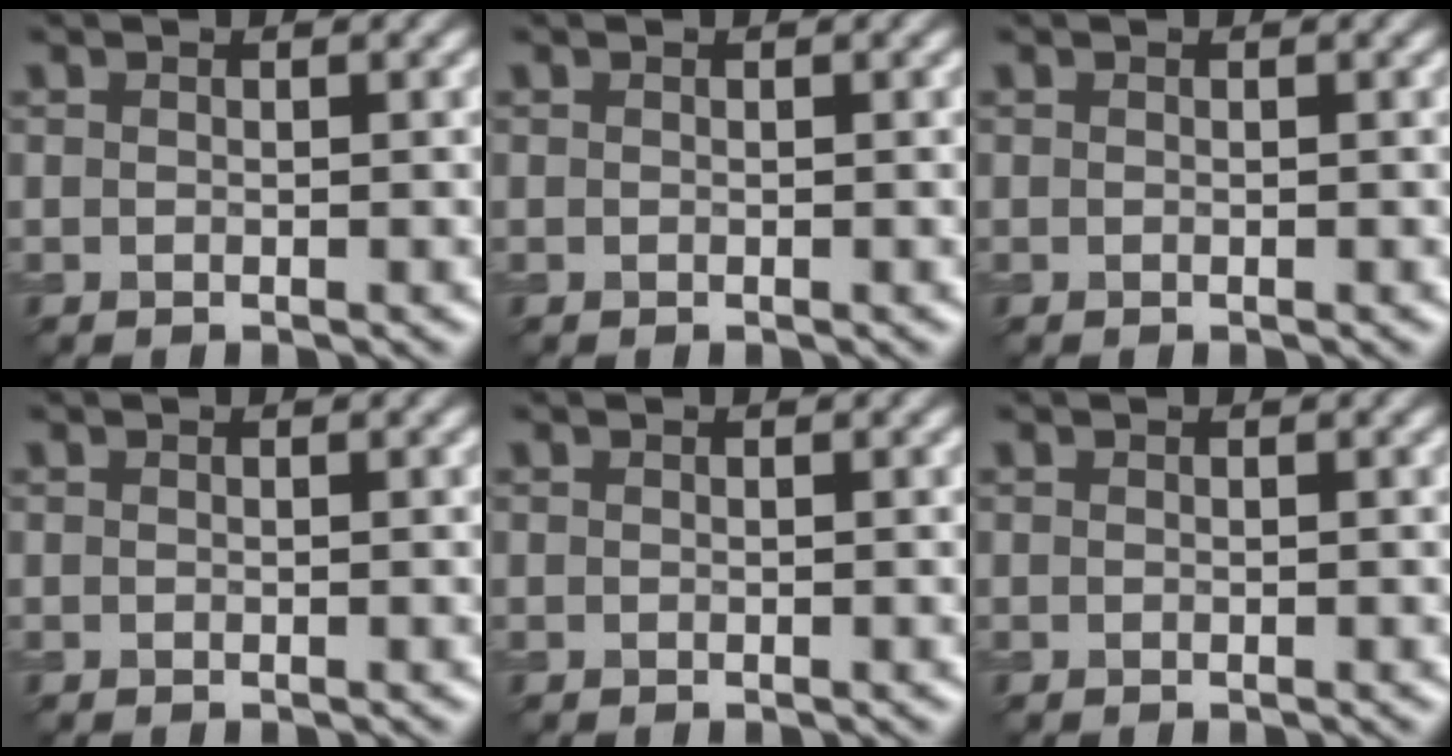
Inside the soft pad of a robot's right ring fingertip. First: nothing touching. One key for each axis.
{"total": 0.0}
{"total": 0.0}
{"total": 0.0}
{"total": 0.0}
{"total": 0.0}